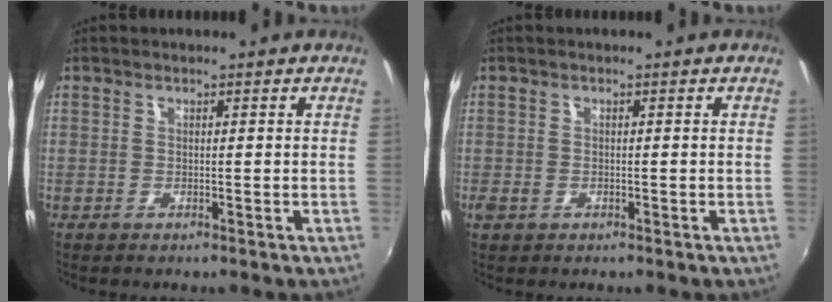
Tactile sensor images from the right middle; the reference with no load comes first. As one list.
[{"total": 1.8, "force": [-0.9, 1.3, 0.8], "torque": [-0.016, -0.005, -0.017]}]